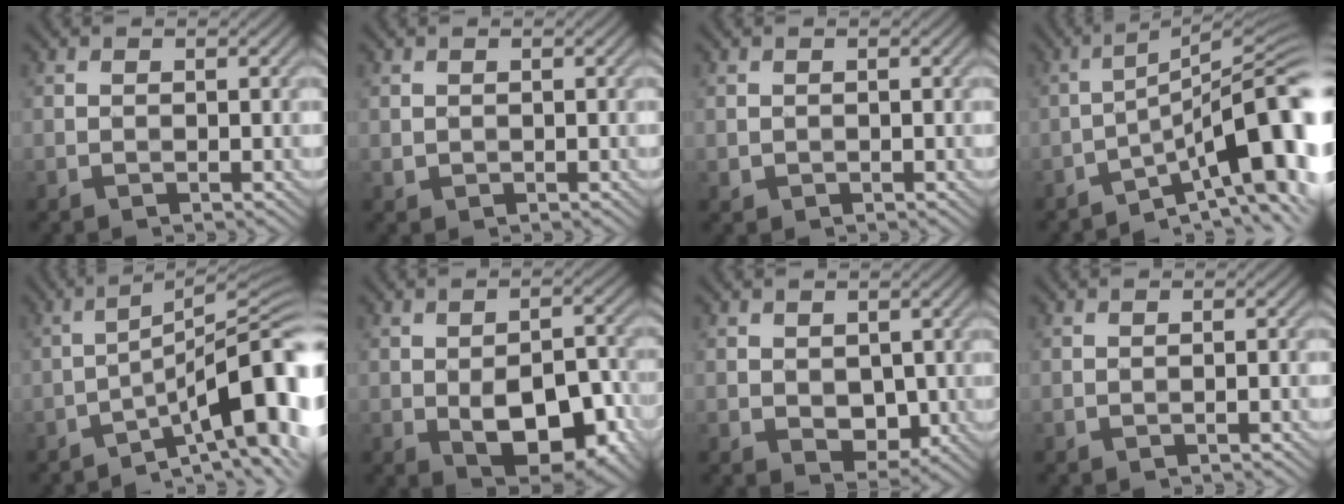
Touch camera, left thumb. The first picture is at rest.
{"total": 0.6, "force": [0.2, 0.5, 0.2], "torque": [-0.006, -0.004, 0.009]}
{"total": 0.6, "force": [0.1, 0.5, 0.2], "torque": [-0.004, -0.005, 0.005]}
{"total": 14.0, "force": [-6.1, 3.6, 12.0], "torque": [-0.173, 0.013, -0.094]}
{"total": 12.4, "force": [-6.2, 2.8, 10.4], "torque": [-0.150, 0.015, -0.095]}
{"total": 11.2, "force": [-3.8, 5.9, 8.8], "torque": [-0.128, -0.010, -0.055]}
{"total": 3.2, "force": [0.0, 2.4, 2.1], "torque": [-0.041, -0.012, 0.004]}
{"total": 0.7, "force": [-0.5, 0.0, 0.4], "torque": [-0.005, 0.004, -0.010]}